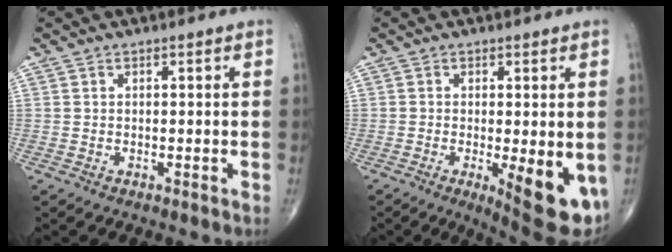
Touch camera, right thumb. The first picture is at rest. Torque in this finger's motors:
{"motor_torque": [1.81, 2.07, 0.63, -0.69, 0.34]}